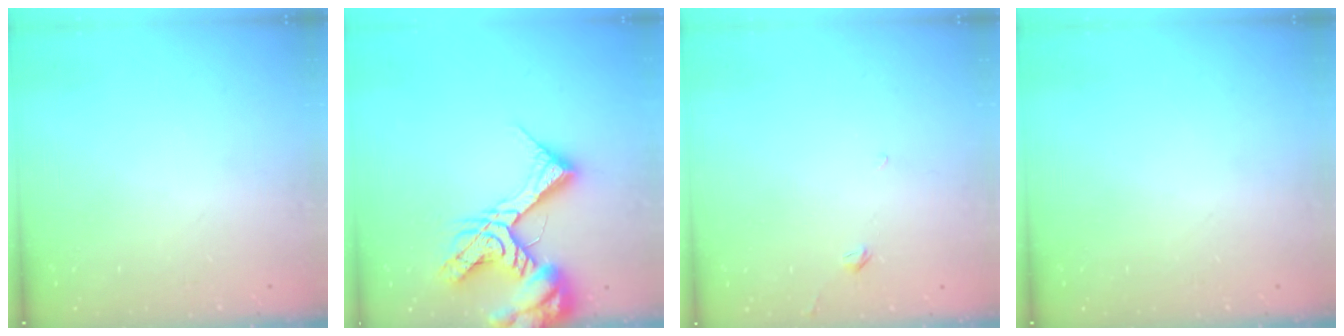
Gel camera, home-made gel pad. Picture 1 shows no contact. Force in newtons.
{"total": 17.2, "press": 17.1, "slide": 1.9}
{"total": 2.0, "press": 1.9, "slide": 0.5}
{"total": 0.0}